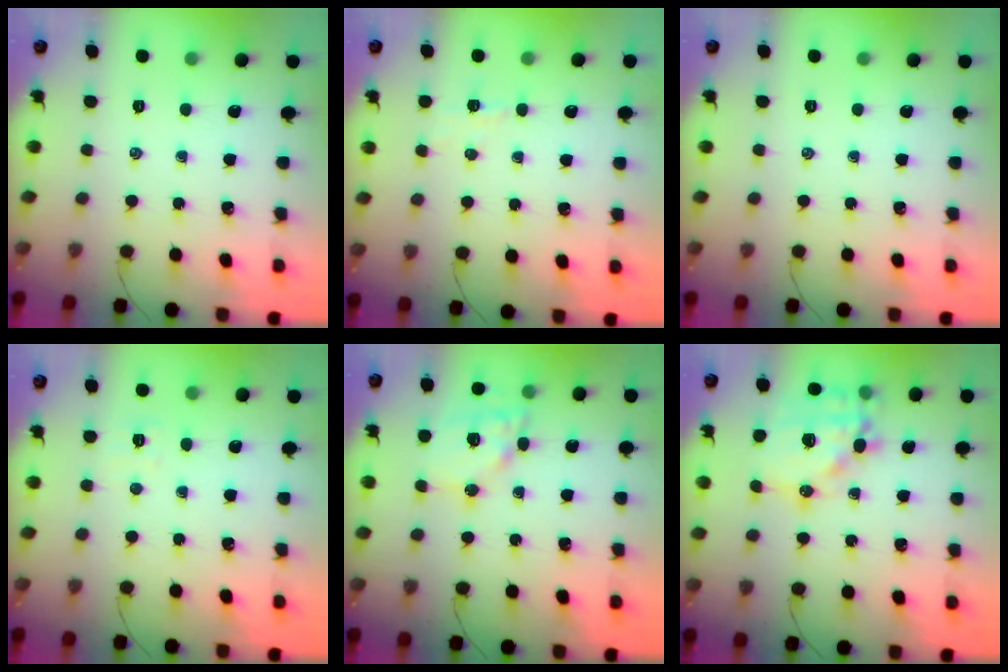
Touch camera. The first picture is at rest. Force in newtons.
{"total": 2.6, "press": 2.5, "slide": 0.9}
{"total": 0.0}
{"total": 4.7, "press": 4.6, "slide": 1.2}
{"total": 13.6, "press": 13.3, "slide": 2.6}
{"total": 15.5, "press": 15.2, "slide": 2.8}